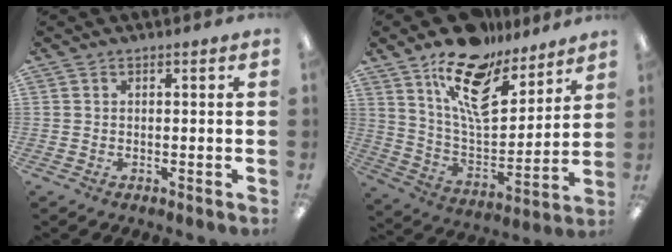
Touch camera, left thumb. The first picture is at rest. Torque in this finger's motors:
{"motor_torque": [0.97, 0.94, 1.23, -1.54, 0.17]}